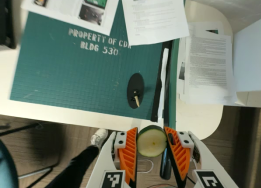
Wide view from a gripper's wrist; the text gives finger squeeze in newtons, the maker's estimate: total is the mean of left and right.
{"total": 9.6, "left": 9.5, "right": 9.6}